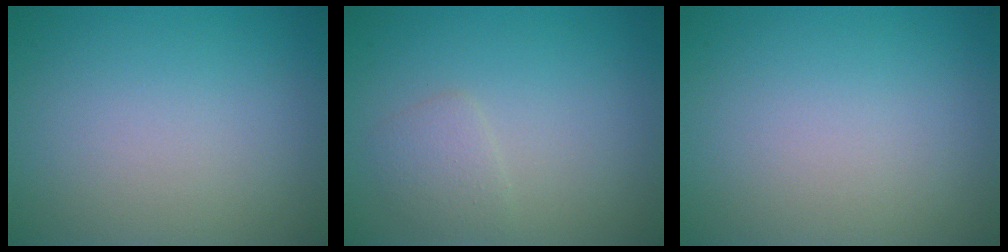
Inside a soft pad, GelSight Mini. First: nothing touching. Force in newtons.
{"total": 1.5, "press": 1.5, "slide": 0.1}
{"total": 0.0}